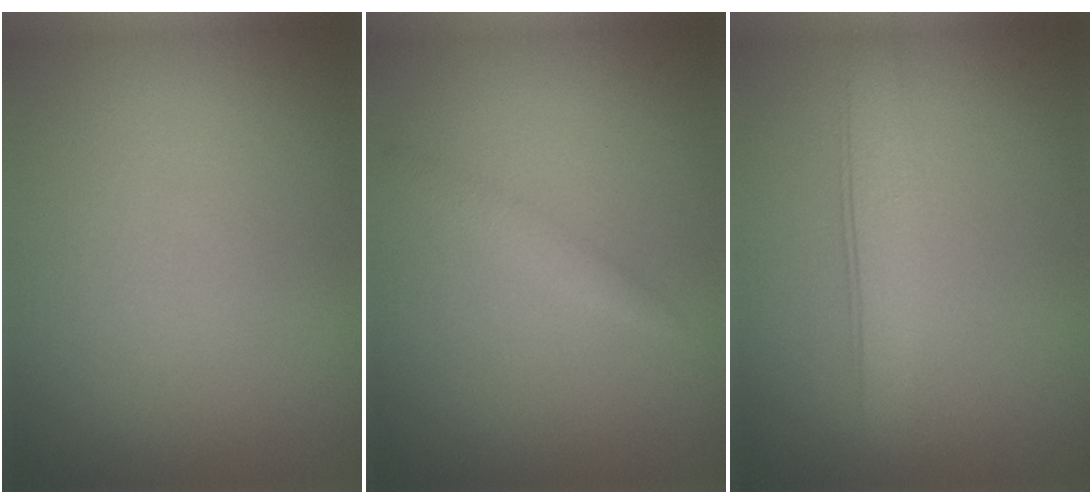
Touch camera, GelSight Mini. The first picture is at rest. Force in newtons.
{"total": 1.2, "press": 1.2, "slide": 0.0}
{"total": 2.9, "press": 2.9, "slide": 0.1}